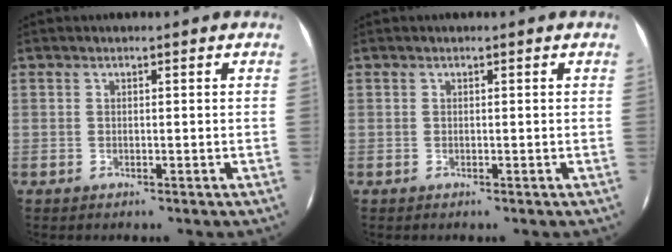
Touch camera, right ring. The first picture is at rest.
{"total": 0.0}